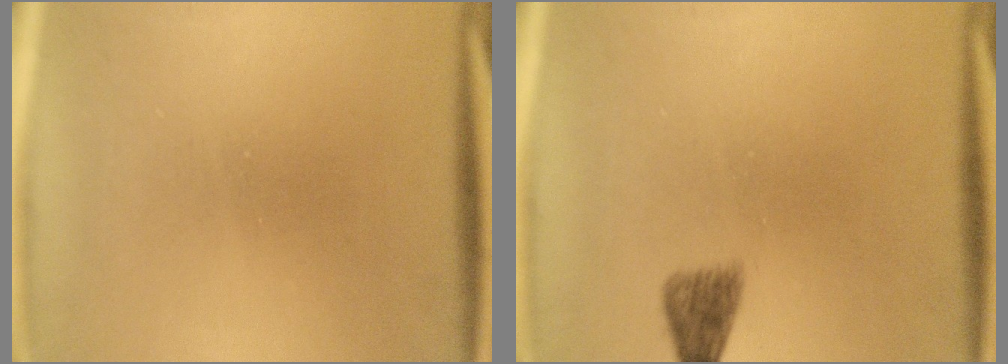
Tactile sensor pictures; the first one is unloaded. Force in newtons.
{"total": 2.1}